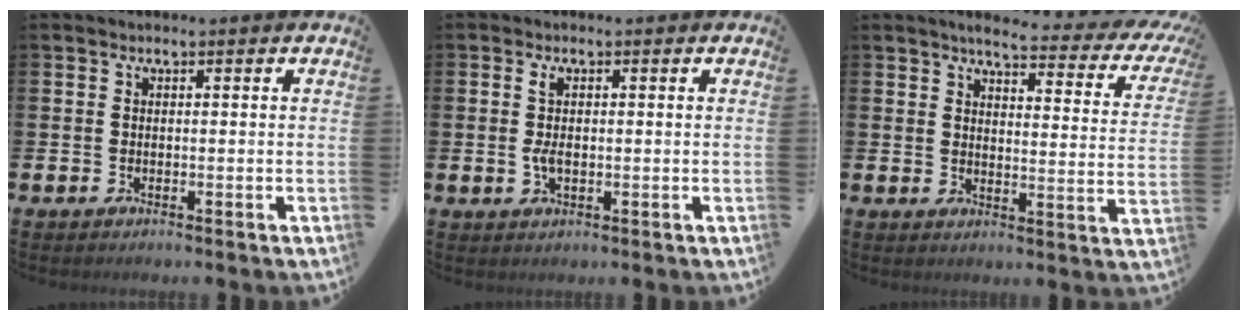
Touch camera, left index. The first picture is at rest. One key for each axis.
{"total": 2.7, "fx": 0.3, "fy": 1.4, "fz": 2.3, "tx": -0.048, "ty": 0.007, "tz": 0.003}
{"total": 4.4, "fx": 3.6, "fy": 1.0, "fz": 2.3, "tx": -0.039, "ty": -0.035, "tz": 0.048}